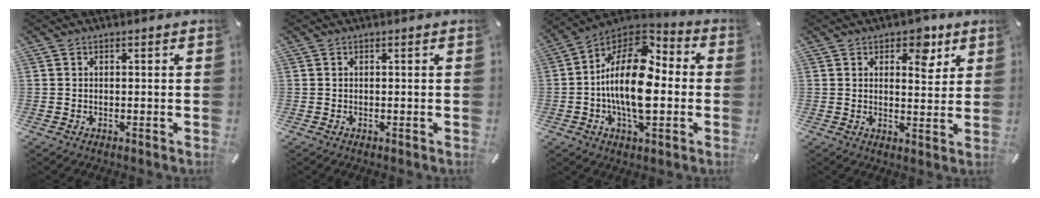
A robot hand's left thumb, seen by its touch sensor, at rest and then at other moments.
{"total": 0.0}
{"total": 18.9, "force": [-1.2, 10.4, 15.8], "torque": [-0.309, -0.008, -0.028]}
{"total": 7.2, "force": [4.3, 4.4, 3.8], "torque": [-0.026, -0.026, 0.065]}